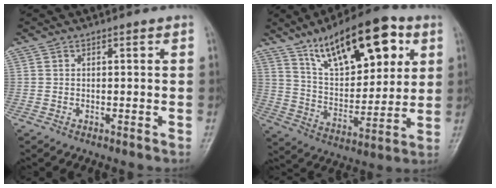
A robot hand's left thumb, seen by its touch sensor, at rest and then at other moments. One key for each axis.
{"total": 20.8, "fx": 10.7, "fy": 9.1, "fz": 15.3, "tx": -0.193, "ty": -0.035, "tz": 0.182}